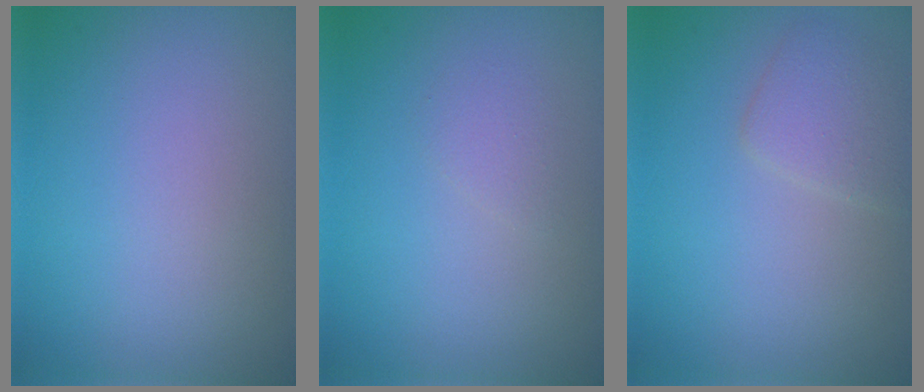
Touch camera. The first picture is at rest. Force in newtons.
{"total": 0.8, "press": 0.8, "slide": 0.0}
{"total": 2.3, "press": 2.3, "slide": 0.0}